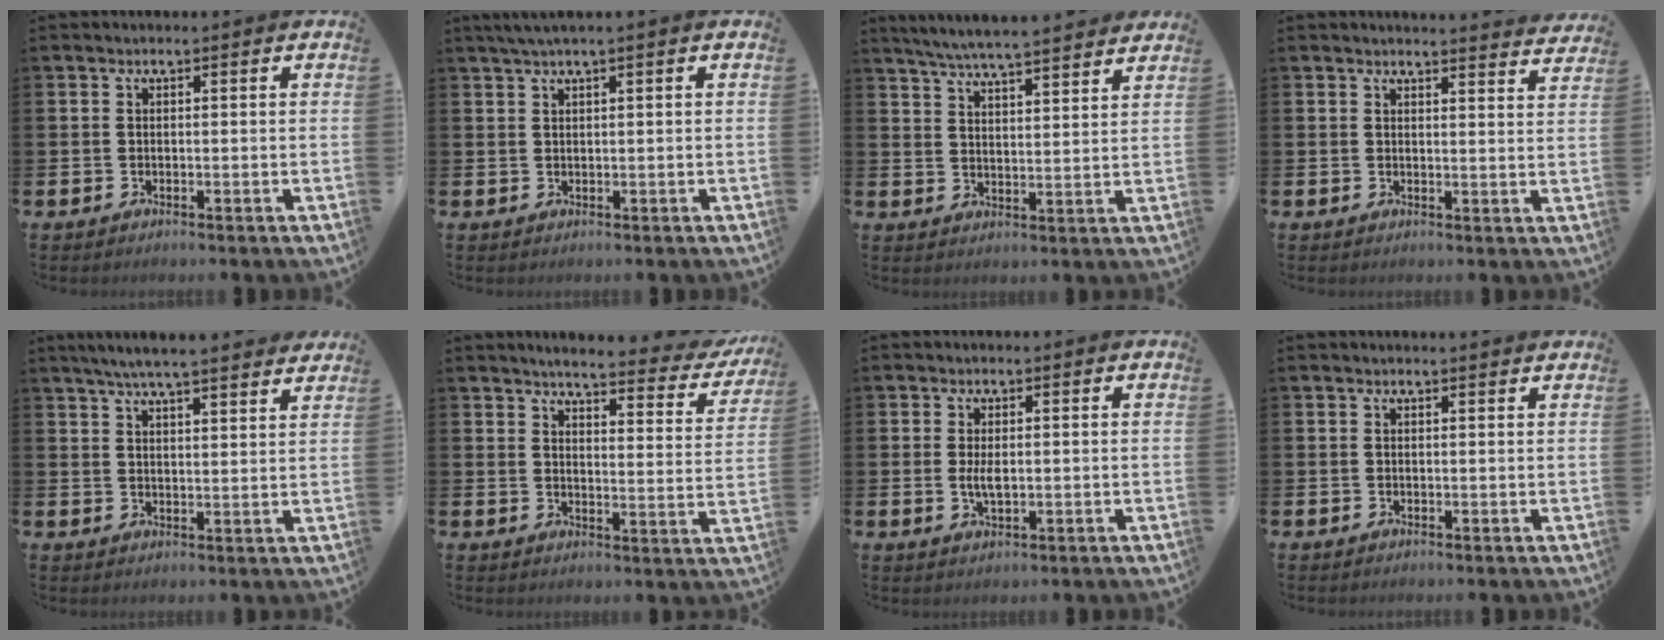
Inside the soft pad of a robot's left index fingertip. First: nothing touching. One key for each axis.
{"total": 1.9, "fx": 1.3, "fy": -0.2, "fz": 1.4, "tx": -0.036, "ty": 0.005, "tz": 0.025}
{"total": 5.8, "fx": 5.7, "fy": -0.2, "fz": 1.3, "tx": -0.051, "ty": -0.034, "tz": 0.101}
{"total": 2.8, "fx": 2.8, "fy": -0.2, "fz": -0.1, "tx": 0.003, "ty": -0.023, "tz": 0.049}
{"total": 5.8, "fx": 5.5, "fy": 0.0, "fz": 1.7, "tx": -0.048, "ty": -0.023, "tz": 0.099}
{"total": 4.2, "fx": 3.8, "fy": 0.5, "fz": 1.5, "tx": -0.039, "ty": -0.034, "tz": 0.058}
{"total": 2.6, "fx": 0.2, "fy": 1.1, "fz": 2.3, "tx": -0.037, "ty": 0.000, "tz": 0.000}
{"total": 0.7, "fx": 0.7, "fy": -0.1, "fz": 0.1, "tx": 0.007, "ty": -0.005, "tz": 0.011}